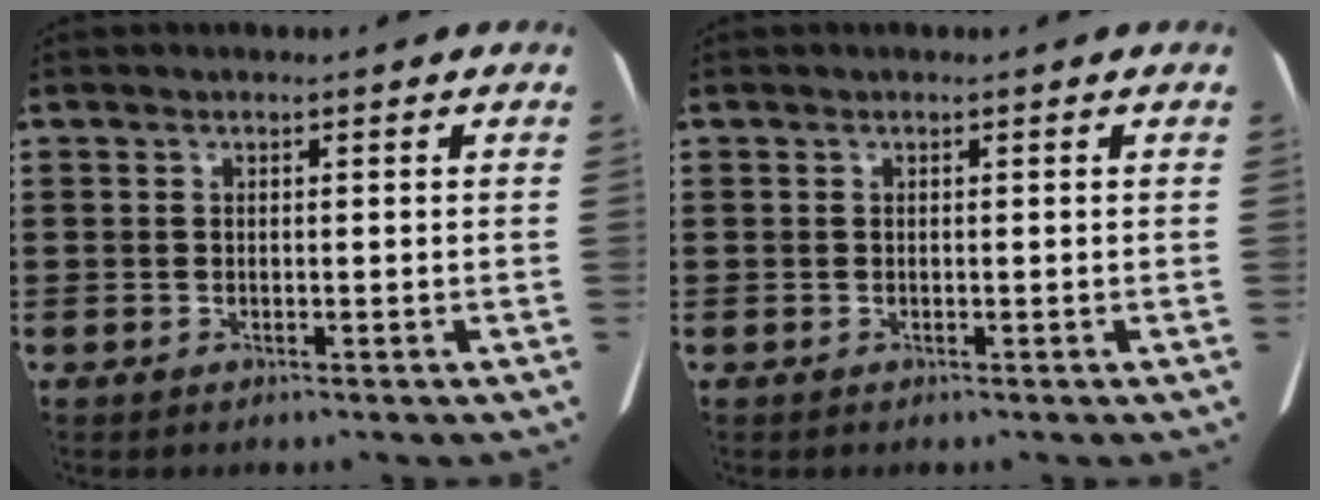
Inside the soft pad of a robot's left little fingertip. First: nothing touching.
{"total": 0.0}